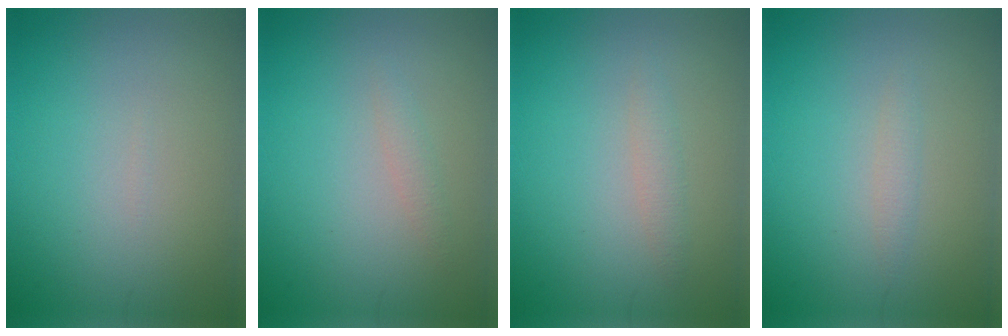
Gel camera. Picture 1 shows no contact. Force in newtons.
{"total": 0.9, "press": 0.9, "slide": 0.1}
{"total": 1.2, "press": 1.2, "slide": 0.0}
{"total": 0.9, "press": 0.9, "slide": 0.0}